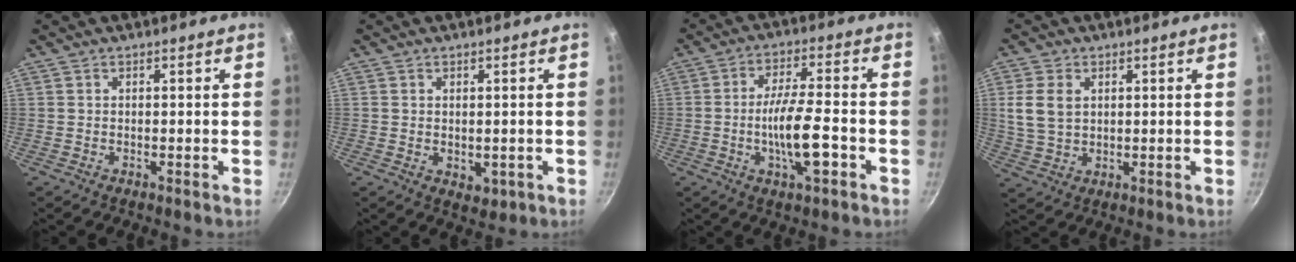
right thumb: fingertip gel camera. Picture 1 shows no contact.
{"total": 3.0, "force": [-0.1, 2.2, 2.0], "torque": [-0.026, -0.008, 0.002]}
{"total": 10.6, "force": [-3.2, 2.8, 9.7], "torque": [-0.166, 0.018, -0.059]}
{"total": 7.2, "force": [1.7, 5.1, 4.8], "torque": [-0.088, -0.002, 0.037]}